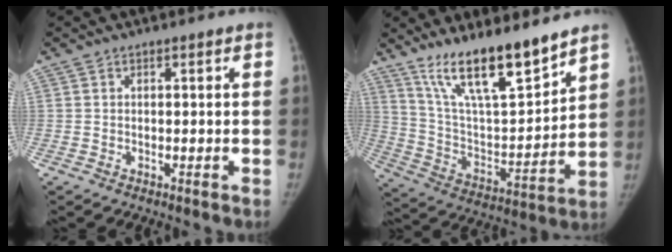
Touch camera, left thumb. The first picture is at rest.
{"total": 18.2, "force": [13.8, 4.2, 11.1], "torque": [-0.158, -0.080, 0.256]}